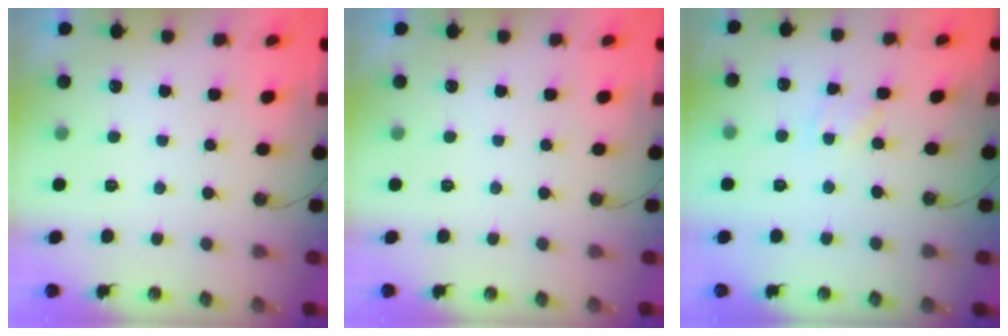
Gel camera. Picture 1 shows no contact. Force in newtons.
{"total": 0.0}
{"total": 1.7, "press": 1.6, "slide": 0.2}